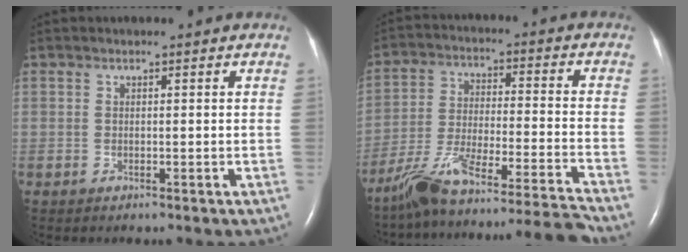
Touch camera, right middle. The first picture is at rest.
{"total": 19.4, "force": [-17.3, -2.1, 8.6], "torque": [-0.141, -0.018, -0.281]}